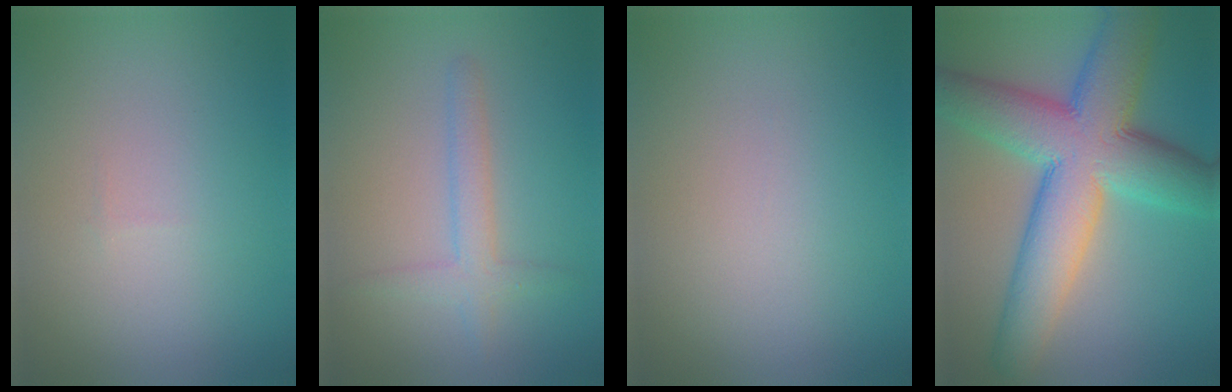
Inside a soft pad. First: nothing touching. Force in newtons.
{"total": 2.3, "press": 2.3, "slide": 0.0}
{"total": 0.0}
{"total": 12.1, "press": 12.1, "slide": 0.3}